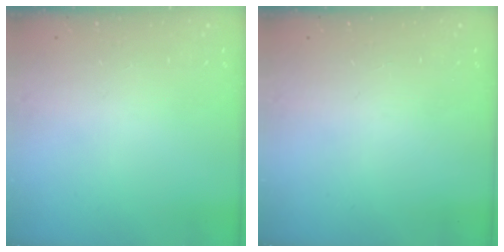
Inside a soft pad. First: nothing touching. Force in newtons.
{"total": 0.0}